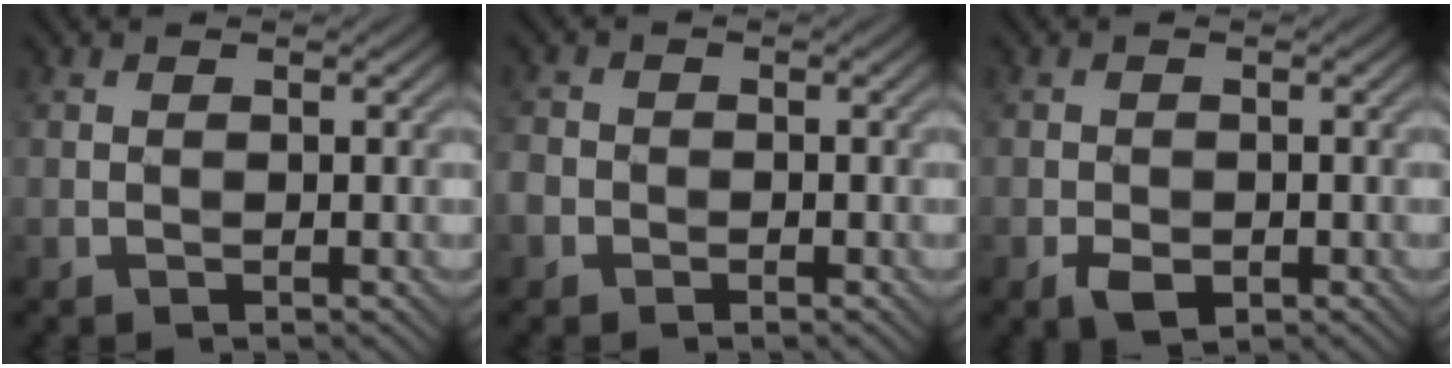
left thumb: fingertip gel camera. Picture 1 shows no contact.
{"total": 2.1, "force": [-1.1, 1.7, 0.3], "torque": [-0.011, -0.005, -0.027]}
{"total": 2.4, "force": [-1.3, 1.5, 1.4], "torque": [-0.029, -0.007, -0.022]}